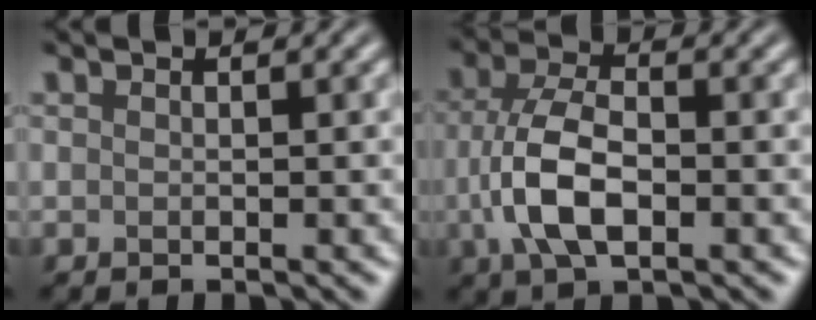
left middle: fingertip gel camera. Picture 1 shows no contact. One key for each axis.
{"total": 5.9, "fx": -1.2, "fy": 3.1, "fz": 4.9, "tx": -0.111, "ty": 0.003, "tz": -0.027}